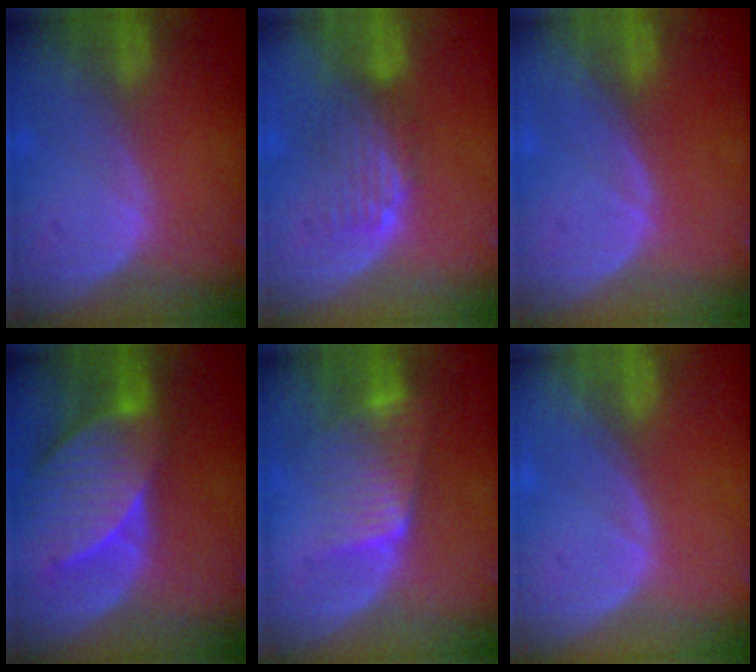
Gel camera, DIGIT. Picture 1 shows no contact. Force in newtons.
{"total": 5.1, "press": 4.4, "slide": 2.6}
{"total": 0.0}
{"total": 9.3, "press": 8.6, "slide": 3.6}
{"total": 6.9, "press": 6.2, "slide": 2.9}
{"total": 0.0}